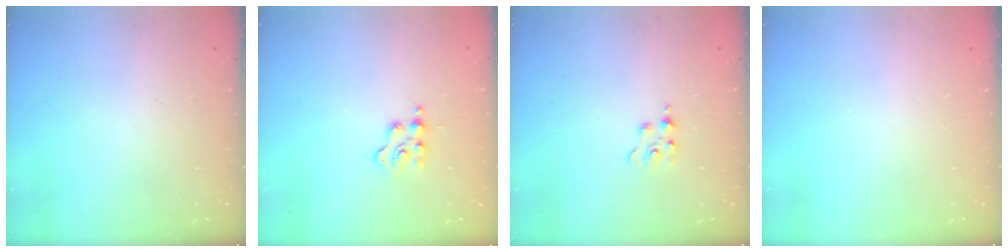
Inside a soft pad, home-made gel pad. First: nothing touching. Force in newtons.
{"total": 2.7, "press": 2.7, "slide": 0.3}
{"total": 1.8, "press": 1.8, "slide": 0.3}
{"total": 0.0}